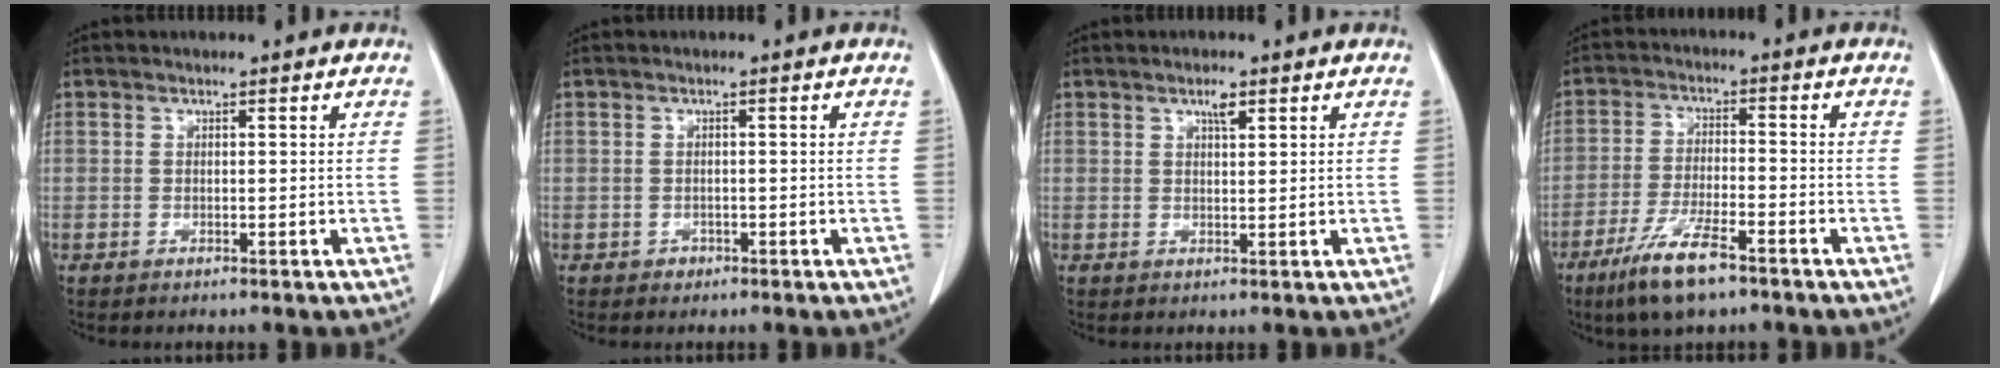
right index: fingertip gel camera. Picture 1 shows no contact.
{"total": 1.8, "force": [-0.7, 1.5, 0.6], "torque": [-0.011, 0.006, -0.005]}
{"total": 2.4, "force": [1.4, 0.8, 1.8], "torque": [-0.036, 0.000, 0.025]}
{"total": 9.8, "force": [-6.4, 2.2, 7.1], "torque": [-0.142, -0.017, -0.112]}